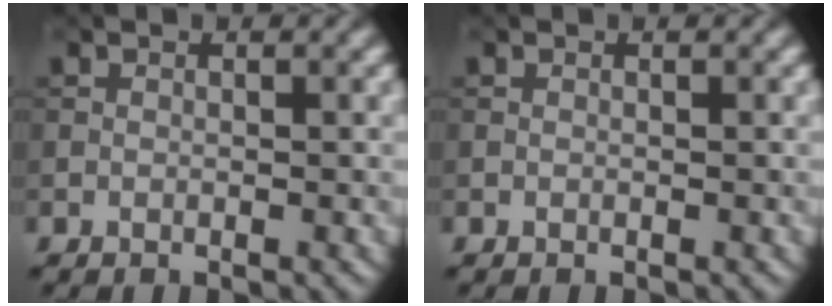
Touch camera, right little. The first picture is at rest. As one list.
[{"total": 0.0}]